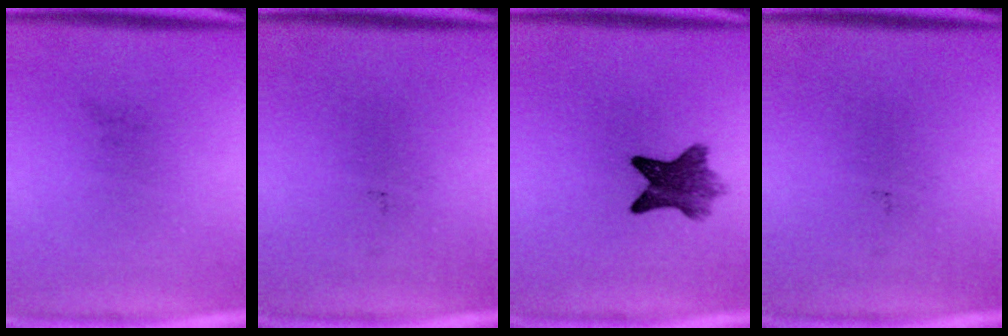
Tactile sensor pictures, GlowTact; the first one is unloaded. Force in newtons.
{"total": 0.0}
{"total": 7.0}
{"total": 0.0}